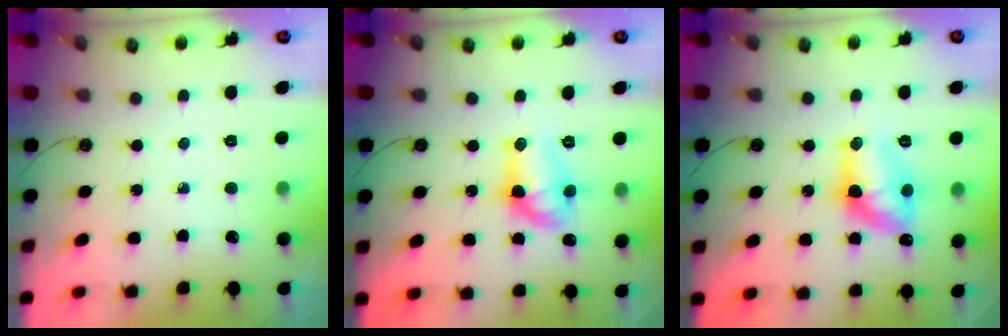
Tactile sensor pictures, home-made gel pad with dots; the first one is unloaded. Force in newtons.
{"total": 11.7, "press": 11.7, "slide": 0.8}
{"total": 12.6, "press": 12.6, "slide": 0.7}